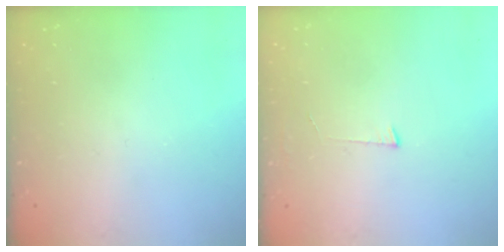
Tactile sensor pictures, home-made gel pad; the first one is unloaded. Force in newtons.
{"total": 3.0, "press": 3.0, "slide": 0.3}